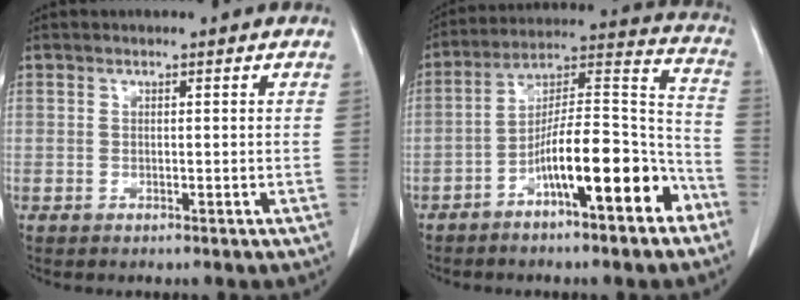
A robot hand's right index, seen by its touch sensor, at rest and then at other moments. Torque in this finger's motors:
{"motor_torque": [1.23, -0.91, 0.64, 0.21]}